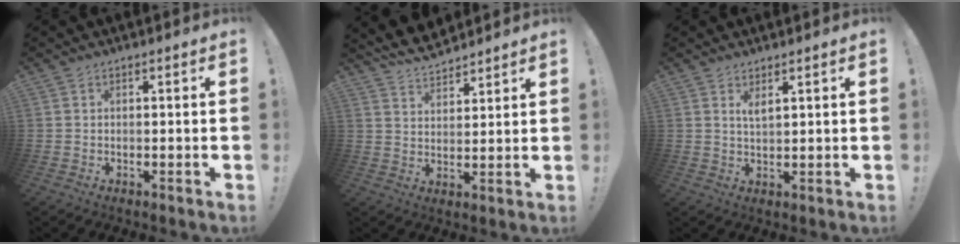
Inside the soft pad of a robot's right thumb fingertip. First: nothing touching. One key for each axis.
{"total": 7.4, "fx": 6.8, "fy": 2.5, "fz": 1.7, "tx": -0.046, "ty": -0.040, "tz": 0.129}
{"total": 2.9, "fx": 2.2, "fy": 0.7, "fz": 1.7, "tx": -0.023, "ty": -0.009, "tz": 0.034}